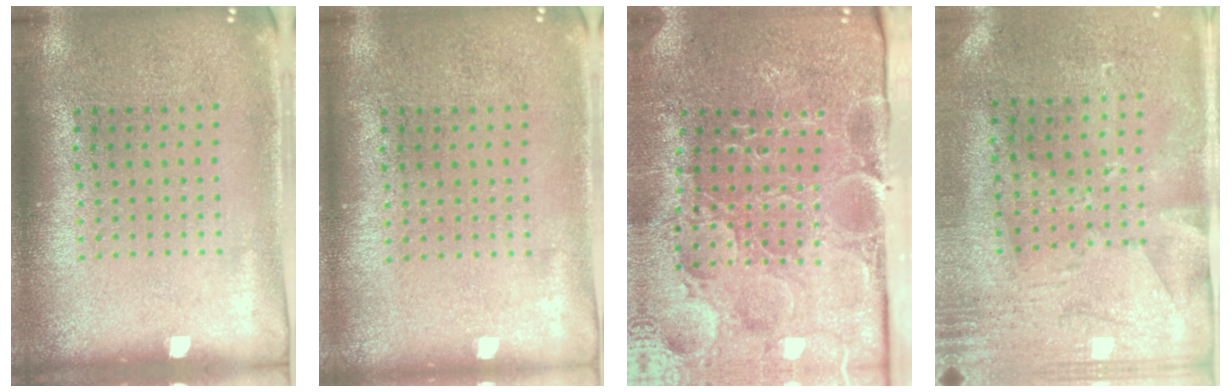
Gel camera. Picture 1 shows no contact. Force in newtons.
{"total": 0.0}
{"total": 3.8, "press": 3.7, "slide": 0.9}
{"total": 2.8, "press": 2.3, "slide": 1.6}